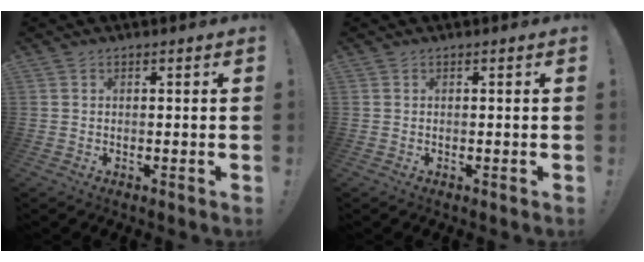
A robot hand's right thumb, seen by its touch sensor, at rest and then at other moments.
{"total": 0.0}